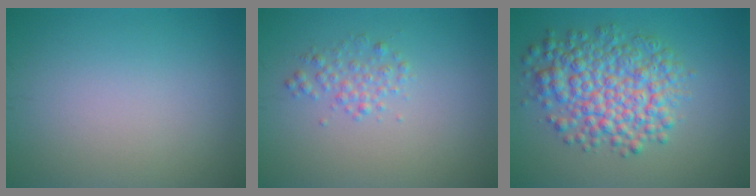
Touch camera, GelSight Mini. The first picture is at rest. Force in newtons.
{"total": 1.7, "press": 1.7, "slide": 0.0}
{"total": 7.2, "press": 7.2, "slide": 0.1}